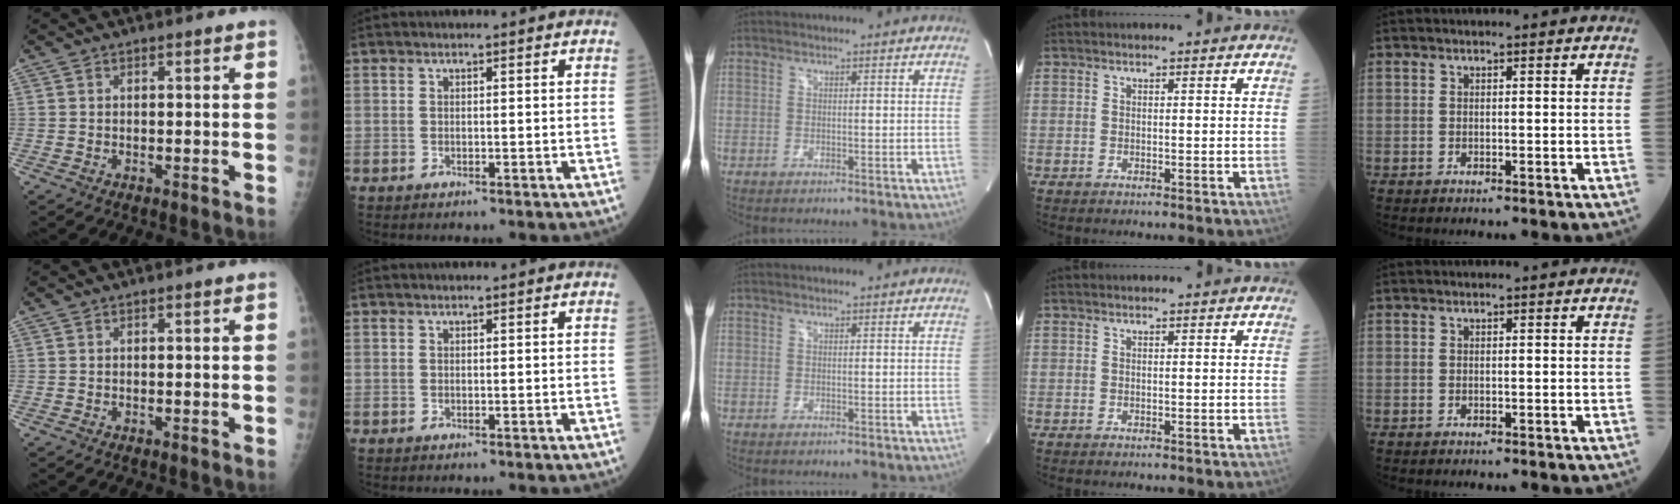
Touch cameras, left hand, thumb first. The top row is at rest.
{}